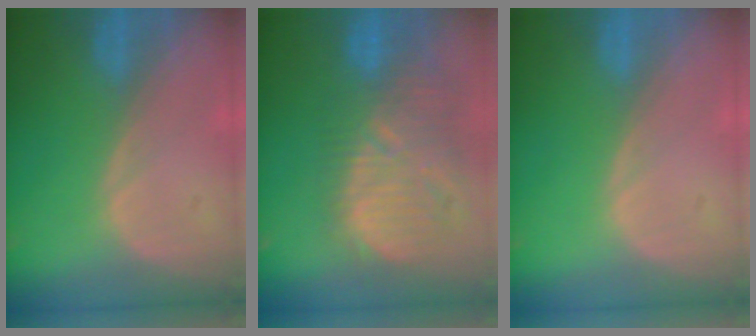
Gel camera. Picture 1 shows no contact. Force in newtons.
{"total": 12.8, "press": 11.3, "slide": 6.0}
{"total": 0.0}